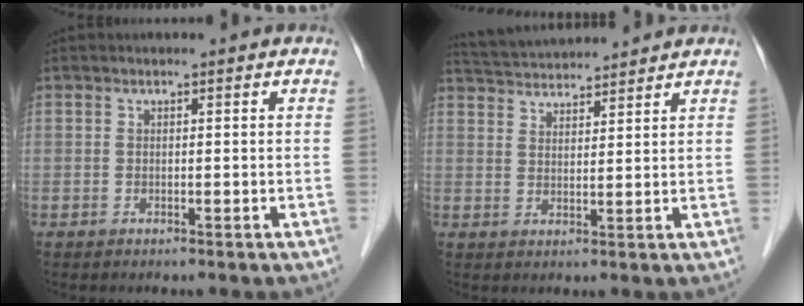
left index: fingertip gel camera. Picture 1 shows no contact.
{"total": 8.1, "force": [7.8, 0.1, 1.9], "torque": [-0.044, 0.027, 0.130]}